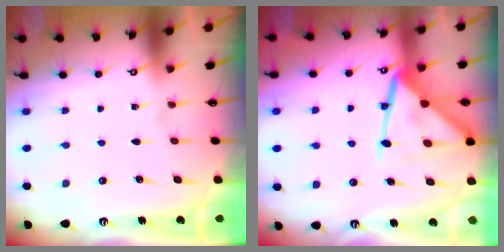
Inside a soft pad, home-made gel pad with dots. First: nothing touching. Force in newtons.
{"total": 12.3, "press": 12.3, "slide": 0.9}